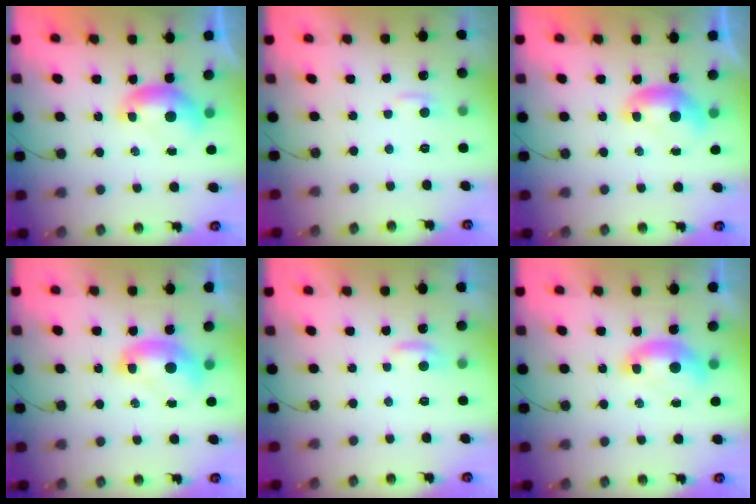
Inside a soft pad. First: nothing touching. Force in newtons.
{"total": 2.9, "press": 2.9, "slide": 0.4}
{"total": 0.0}
{"total": 2.0, "press": 2.0, "slide": 0.0}
{"total": 1.3, "press": 1.1, "slide": 0.6}
{"total": 1.6, "press": 1.5, "slide": 0.6}